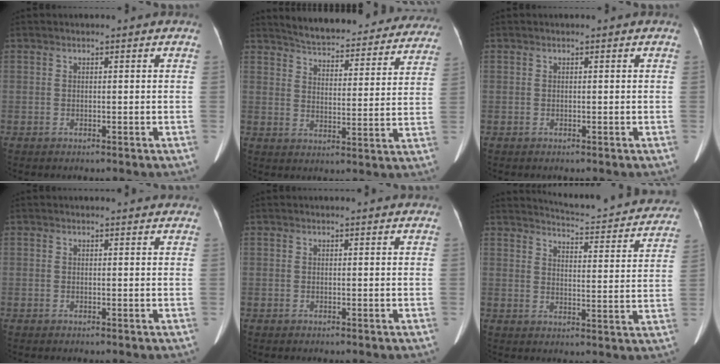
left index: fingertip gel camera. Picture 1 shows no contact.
{"total": 25.4, "force": [23.5, 5.7, 7.9], "torque": [-0.111, -0.034, 0.287]}
{"total": 0.0}
{"total": 3.8, "force": [3.7, 0.4, 0.8], "torque": [-0.014, 0.009, 0.034]}
{"total": 2.5, "force": [2.5, 0.1, 0.6], "torque": [-0.010, 0.009, 0.024]}
{"total": 21.3, "force": [20.2, 2.4, 6.3], "torque": [-0.078, -0.059, 0.235]}